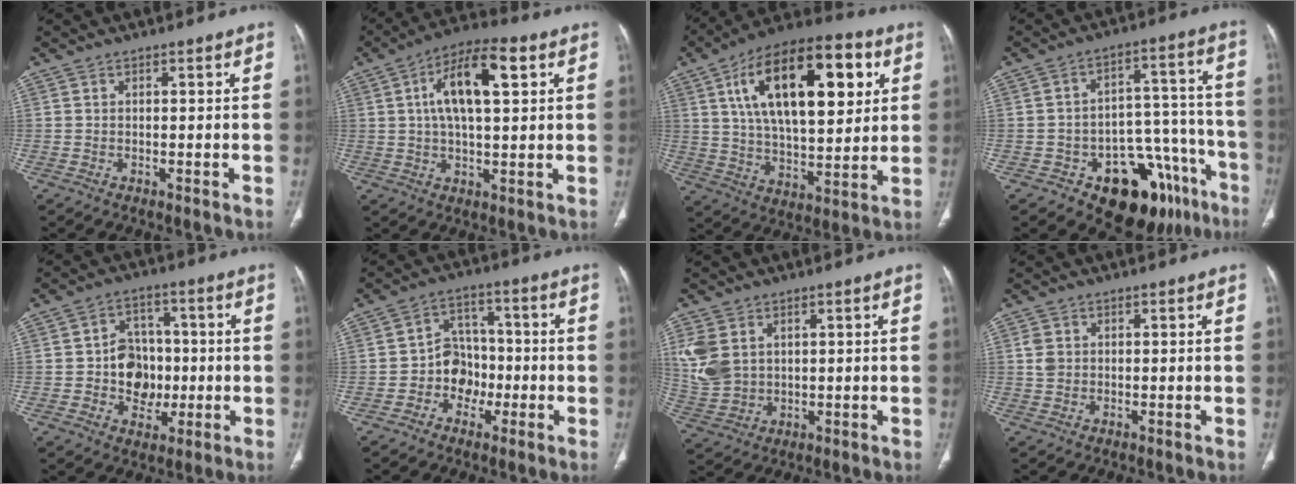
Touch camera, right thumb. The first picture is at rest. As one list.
[{"total": 13.2, "force": [3.9, 5.2, 11.4], "torque": [-0.194, 0.014, 0.060]}, {"total": 26.2, "force": [8.6, 12.2, 21.5], "torque": [-0.331, -0.005, 0.136]}, {"total": 19.3, "force": [-11.0, 10.6, 11.7], "torque": [-0.068, 0.102, -0.144]}, {"total": 9.9, "force": [-0.9, 8.2, 5.5], "torque": [-0.037, 0.019, -0.011]}, {"total": 7.9, "force": [-2.3, 6.8, 3.4], "torque": [-0.008, 0.035, -0.046]}, {"total": 9.5, "force": [2.7, 7.0, 5.8], "torque": [-0.123, -0.007, 0.070]}, {"total": 2.4, "force": [0.5, 2.0, 1.2], "torque": [-0.019, 0.002, 0.012]}]